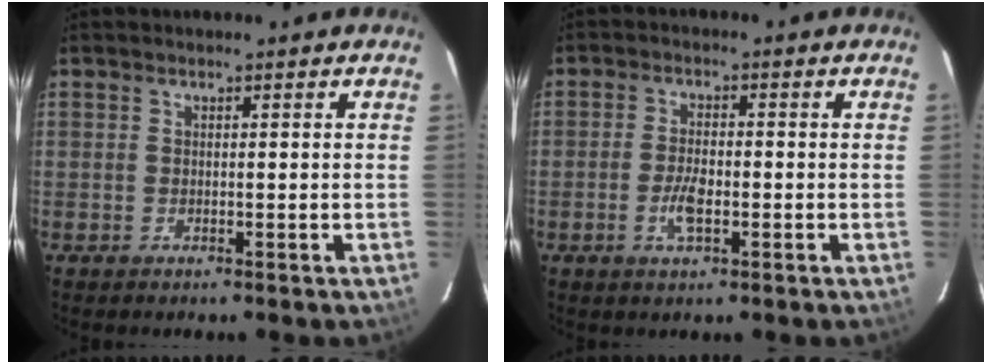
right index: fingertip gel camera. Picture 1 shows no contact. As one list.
[{"total": 4.6, "force": [-1.5, 1.9, 3.9], "torque": [-0.080, -0.002, -0.028]}]